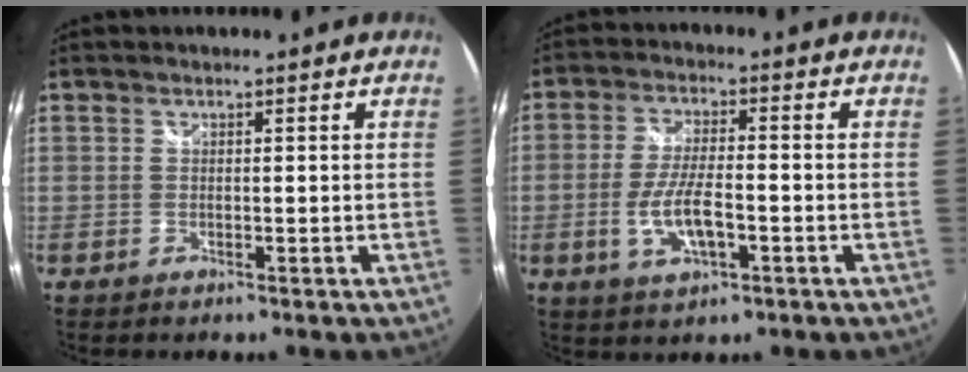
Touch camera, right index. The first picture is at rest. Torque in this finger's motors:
{"motor_torque": [0.20, -0.08, 0.41, 0.05]}